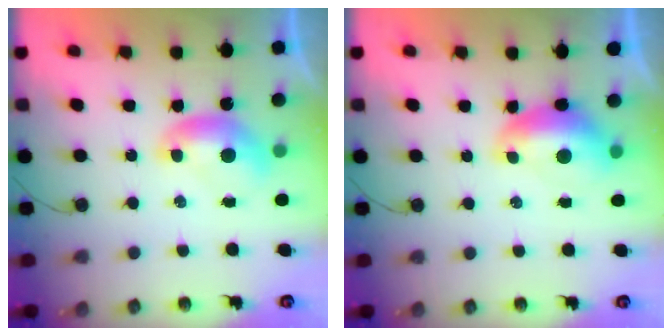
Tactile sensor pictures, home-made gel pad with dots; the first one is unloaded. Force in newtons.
{"total": 2.2, "press": 2.0, "slide": 0.9}